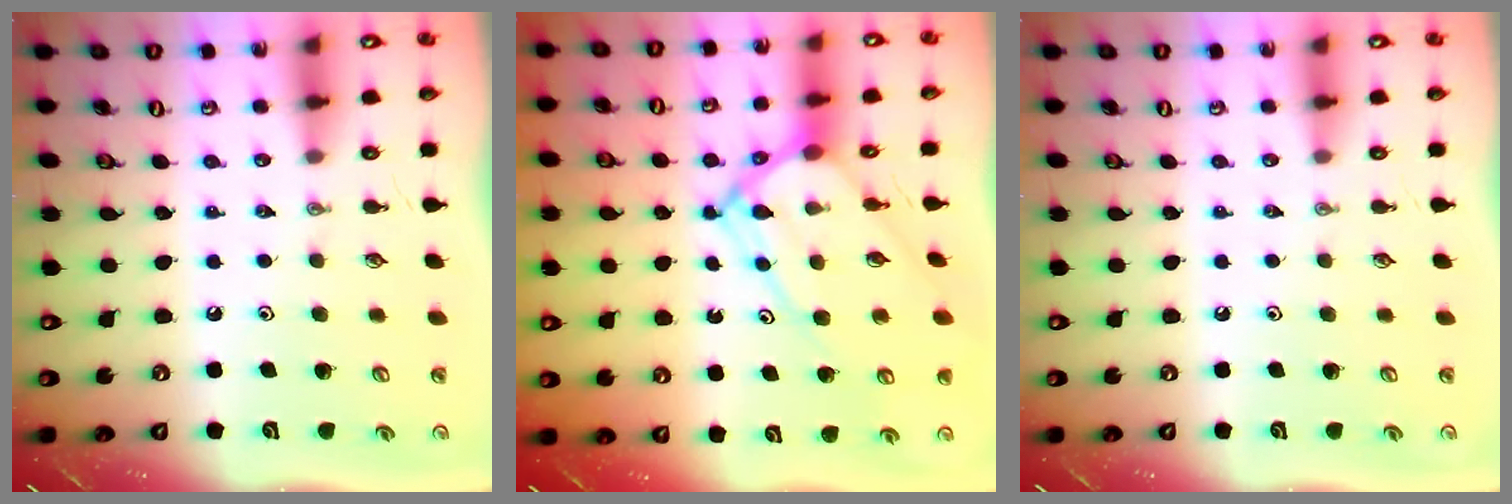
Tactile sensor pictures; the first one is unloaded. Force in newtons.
{"total": 12.3, "press": 12.2, "slide": 1.2}
{"total": 0.0}